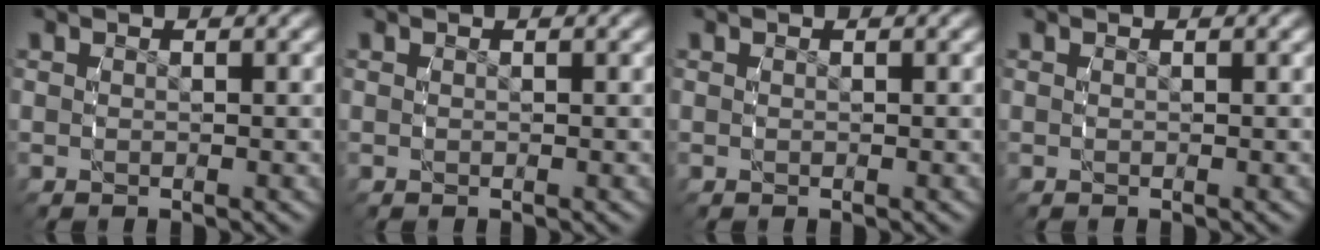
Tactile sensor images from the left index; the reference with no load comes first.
{"total": 0.0}
{"total": 0.0}
{"total": 0.0}